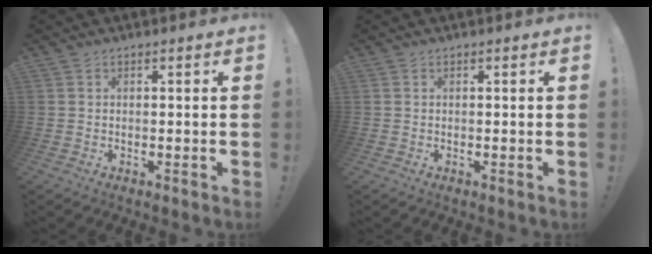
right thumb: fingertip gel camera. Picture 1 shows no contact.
{"total": 0.0}